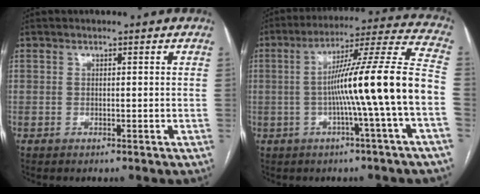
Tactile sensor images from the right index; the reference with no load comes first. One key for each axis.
{"total": 16.4, "fx": -3.1, "fy": -2.0, "fz": 15.9, "tx": -0.243, "ty": 0.015, "tz": -0.058}